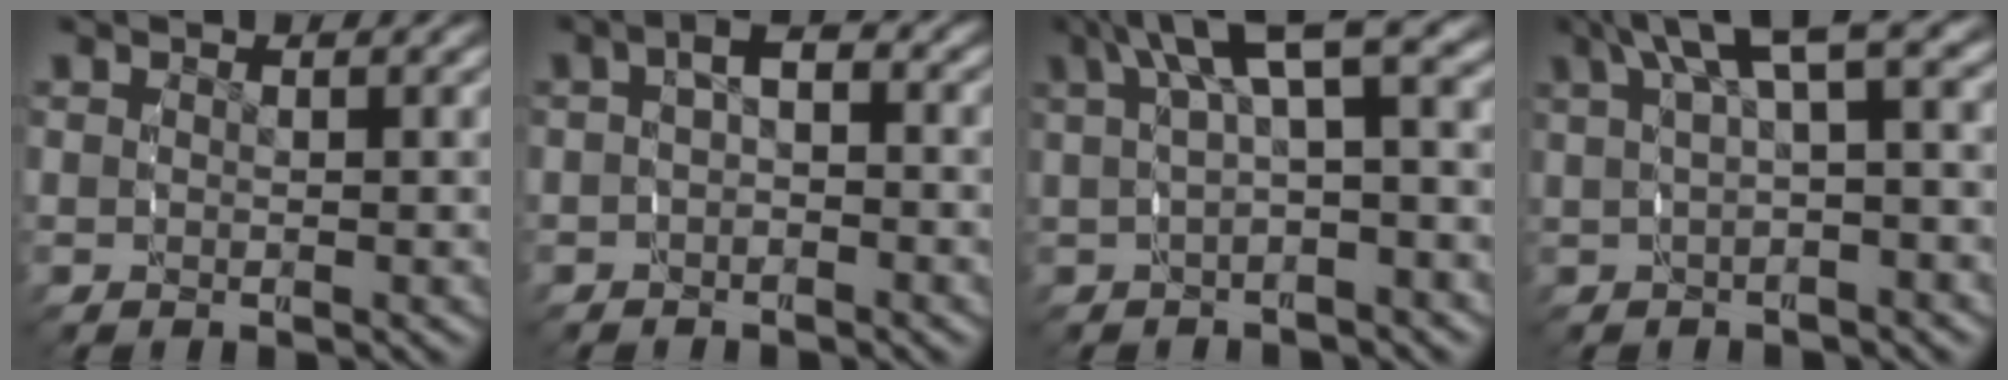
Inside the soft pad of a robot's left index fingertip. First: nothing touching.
{"total": 3.1, "force": [-0.1, 2.2, 2.2], "torque": [-0.032, 0.006, -0.010]}
{"total": 6.5, "force": [2.0, 2.9, 5.5], "torque": [-0.075, 0.028, 0.022]}
{"total": 6.0, "force": [2.3, 2.4, 5.0], "torque": [-0.069, 0.028, 0.029]}